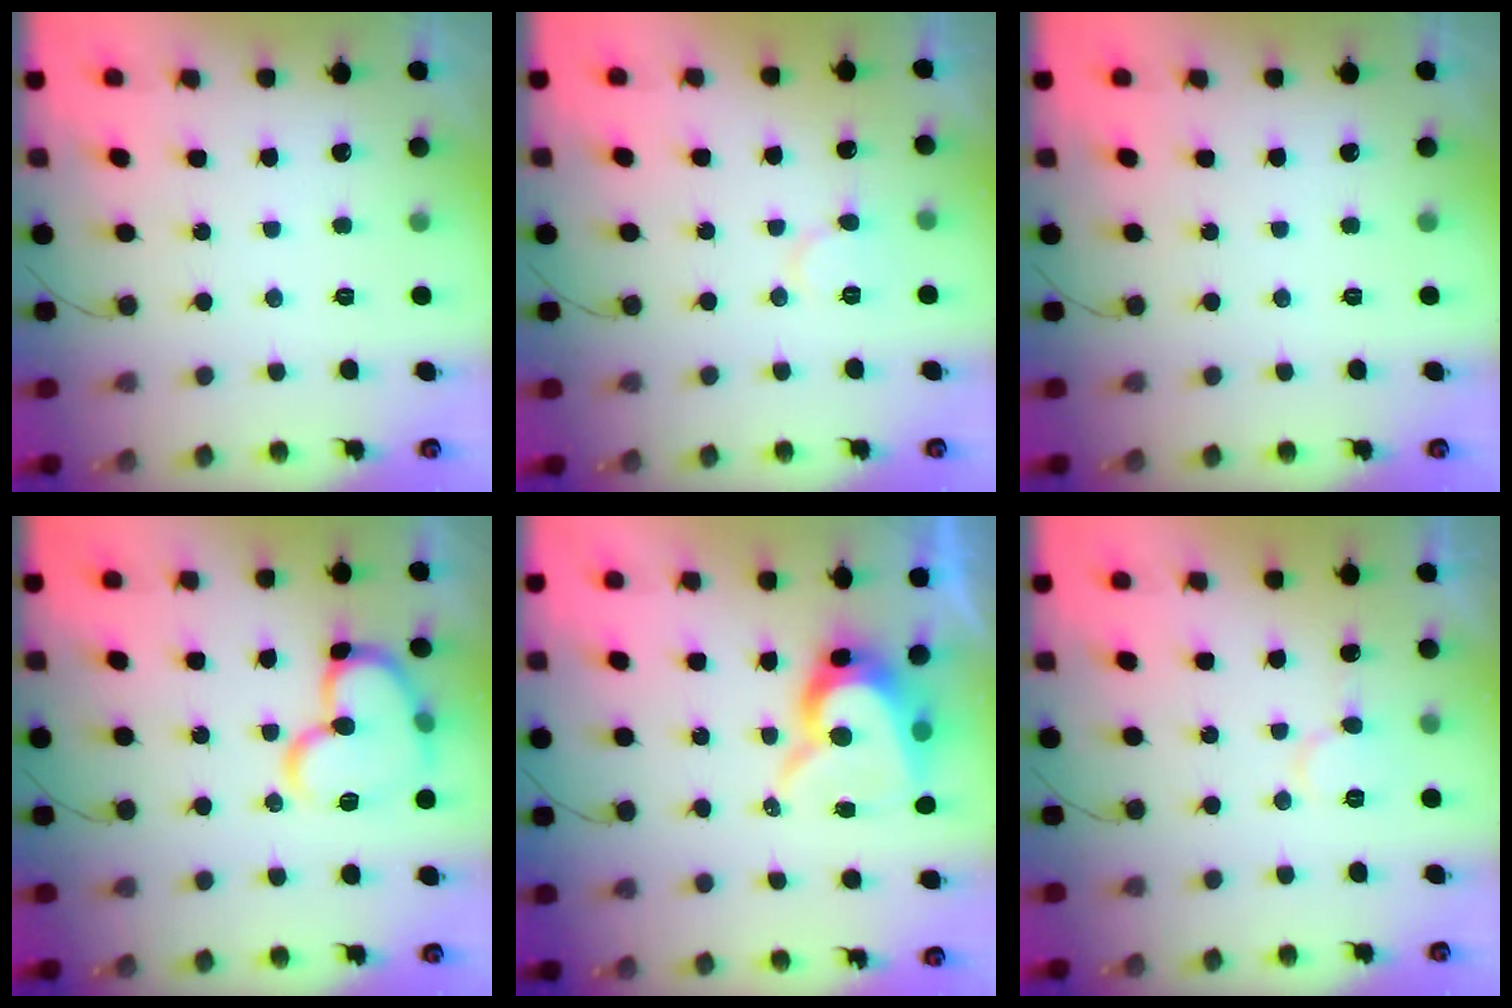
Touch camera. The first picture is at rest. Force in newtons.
{"total": 6.8, "press": 6.8, "slide": 0.7}
{"total": 0.0}
{"total": 15.3, "press": 15.2, "slide": 1.2}
{"total": 11.4, "press": 11.3, "slide": 1.0}
{"total": 7.0, "press": 7.0, "slide": 0.6}